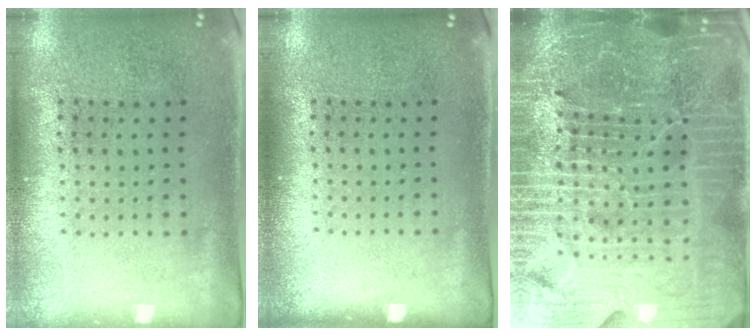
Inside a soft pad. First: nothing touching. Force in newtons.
{"total": 0.0}
{"total": 6.5, "press": 5.8, "slide": 3.0}